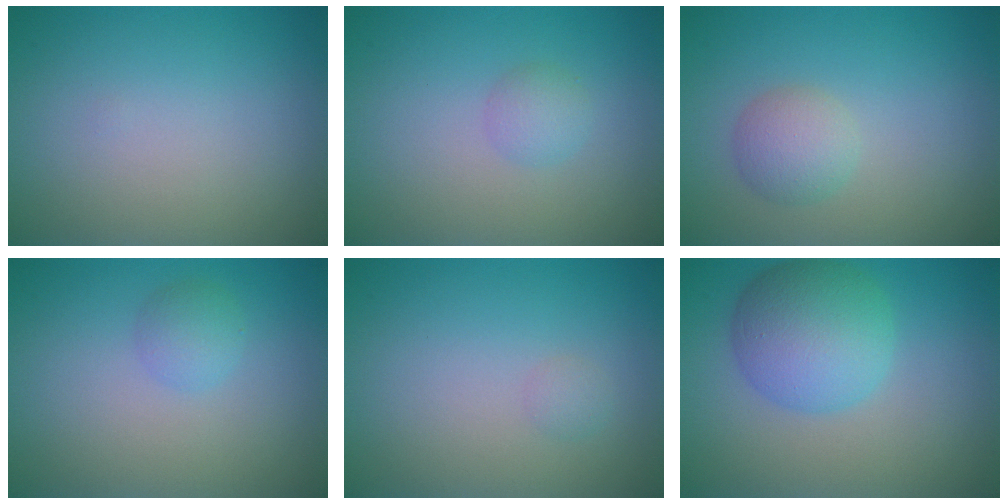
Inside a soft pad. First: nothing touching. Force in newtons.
{"total": 1.5, "press": 1.5, "slide": 0.1}
{"total": 2.5, "press": 2.5, "slide": 0.1}
{"total": 1.6, "press": 1.6, "slide": 0.0}
{"total": 0.7, "press": 0.7, "slide": 0.0}
{"total": 6.3, "press": 6.3, "slide": 0.2}